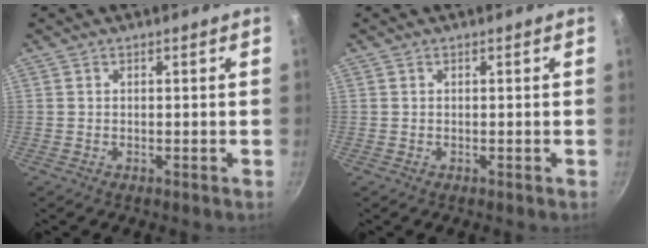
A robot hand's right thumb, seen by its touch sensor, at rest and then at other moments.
{"total": 0.0}